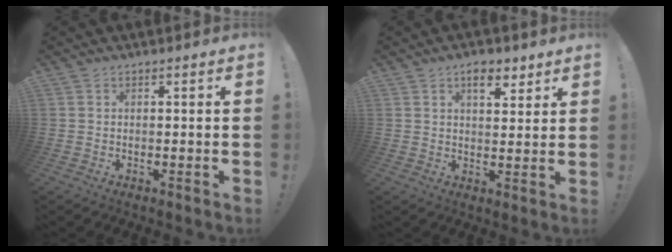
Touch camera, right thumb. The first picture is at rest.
{"total": 6.4, "force": [4.0, 3.2, 3.9], "torque": [-0.044, -0.017, 0.066]}